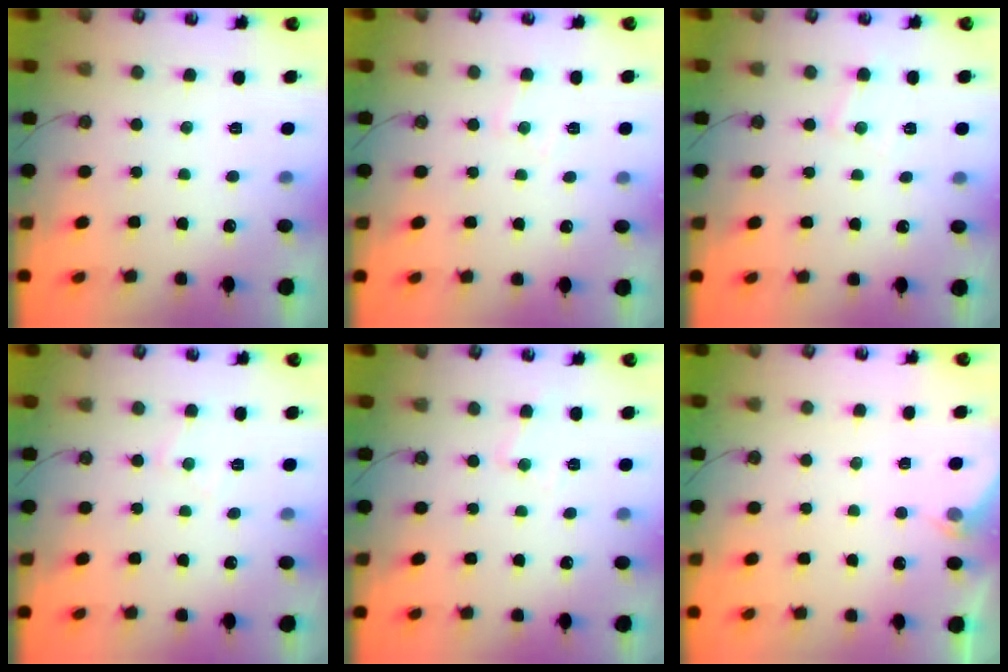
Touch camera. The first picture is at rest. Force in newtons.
{"total": 4.6, "press": 4.6, "slide": 0.7}
{"total": 4.9, "press": 4.9, "slide": 0.4}
{"total": 5.4, "press": 5.4, "slide": 0.7}
{"total": 5.6, "press": 5.6, "slide": 0.8}
{"total": 3.0, "press": 2.9, "slide": 0.4}